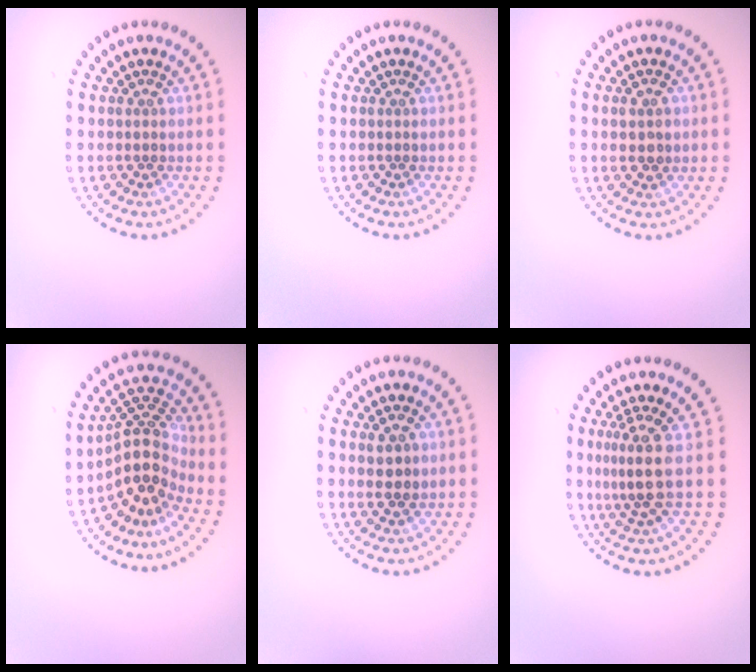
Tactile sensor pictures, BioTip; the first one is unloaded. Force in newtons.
{"total": 0.0}
{"total": 1.8, "press": 1.8, "slide": 0.0}
{"total": 4.8, "press": 3.5, "slide": 3.3}
{"total": 2.3, "press": 2.2, "slide": 0.4}
{"total": 3.2, "press": 2.4, "slide": 2.1}